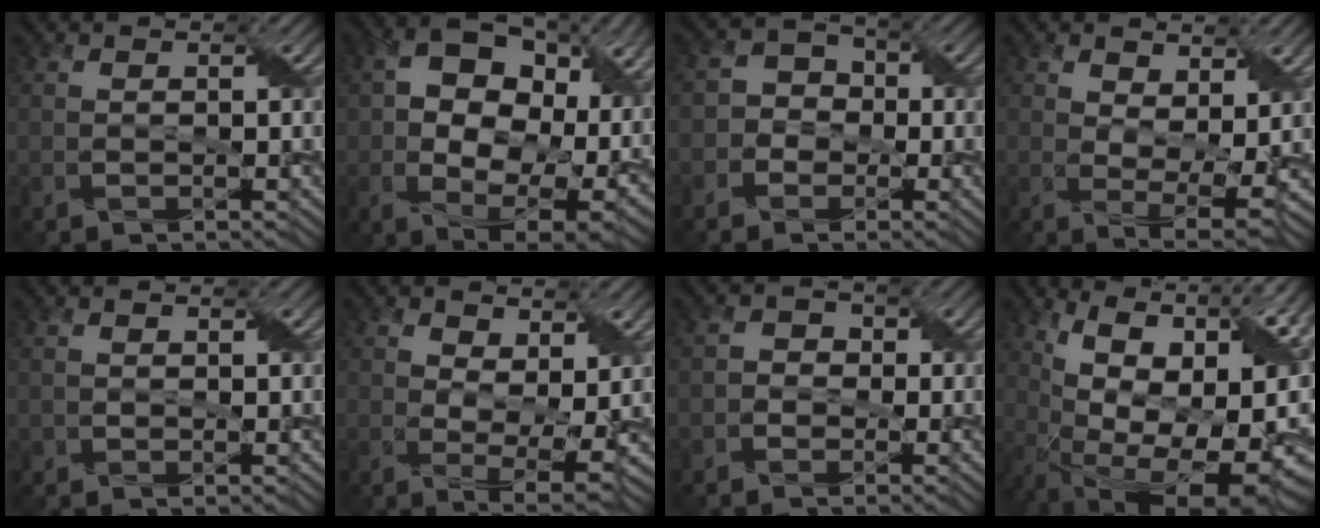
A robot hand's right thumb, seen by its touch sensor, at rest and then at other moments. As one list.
[{"total": 16.6, "force": [2.4, 11.1, 12.1], "torque": [-0.203, -0.008, 0.056]}, {"total": 3.7, "force": [-1.4, 3.3, 1.0], "torque": [-0.010, 0.008, -0.039]}, {"total": 5.3, "force": [2.2, 2.3, 4.2], "torque": [-0.085, -0.004, 0.041]}, {"total": 1.0, "force": [0.4, 0.7, 0.6], "torque": [-0.012, 0.001, 0.011]}, {"total": 5.6, "force": [1.7, 2.6, 4.6], "torque": [-0.099, -0.009, 0.031]}, {"total": 2.1, "force": [-0.6, 1.9, 0.4], "torque": [-0.001, 0.008, -0.023]}, {"total": 19.1, "force": [0.9, 9.6, 16.5], "torque": [-0.228, 0.004, 0.028]}]